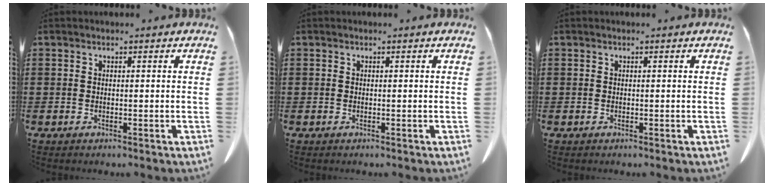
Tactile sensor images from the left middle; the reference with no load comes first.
{"total": 0.0}
{"total": 0.0}